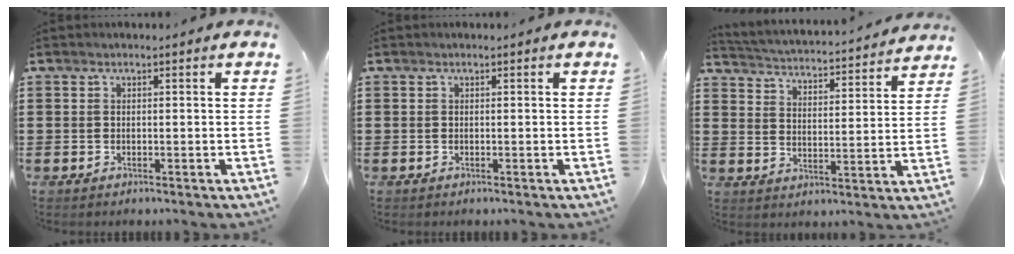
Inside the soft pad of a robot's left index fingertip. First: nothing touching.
{"total": 0.0}
{"total": 3.0, "force": [3.0, -0.5, 0.1], "torque": [-0.022, -0.036, 0.042]}